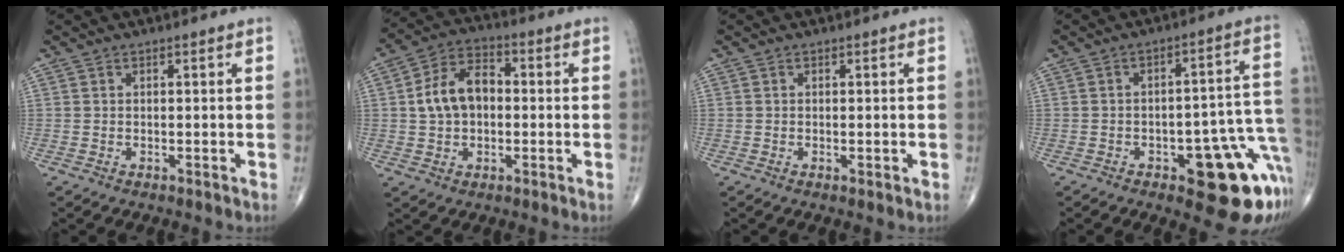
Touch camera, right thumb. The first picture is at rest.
{"total": 10.1, "force": [0.4, 6.8, 7.5], "torque": [-0.121, 0.026, -0.003]}
{"total": 0.8, "force": [-0.2, 0.2, 0.8], "torque": [-0.012, -0.003, -0.003]}
{"total": 16.6, "force": [-6.2, 6.4, 14.1], "torque": [-0.098, 0.048, -0.063]}